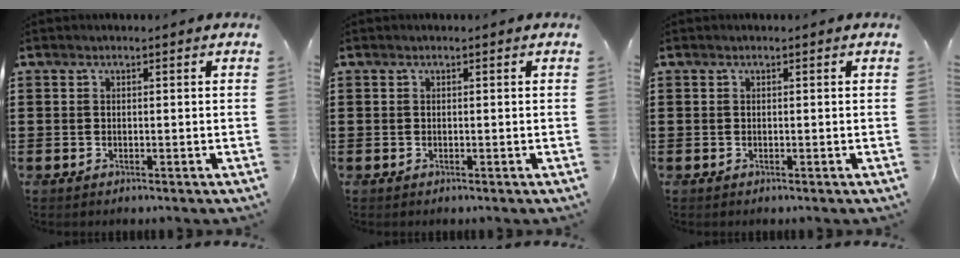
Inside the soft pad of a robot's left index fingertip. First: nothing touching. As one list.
[{"total": 0.0}, {"total": 0.0}]